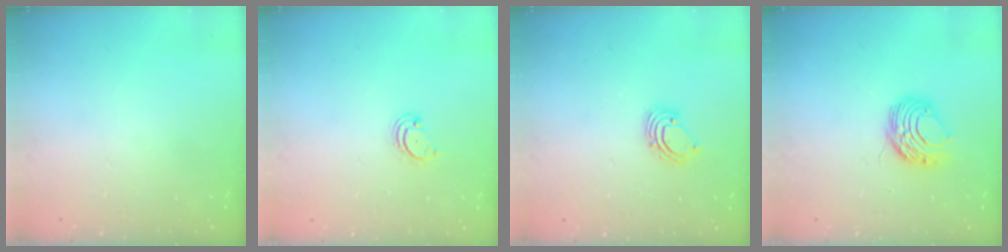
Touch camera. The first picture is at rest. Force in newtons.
{"total": 2.6, "press": 2.5, "slide": 0.3}
{"total": 2.6, "press": 2.6, "slide": 0.2}
{"total": 9.2, "press": 9.1, "slide": 0.8}